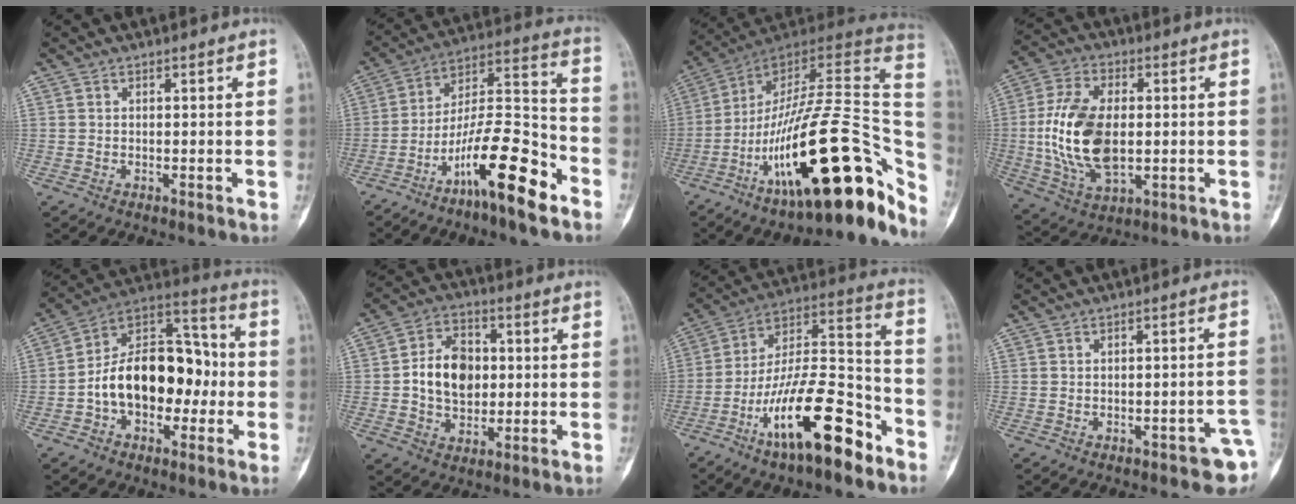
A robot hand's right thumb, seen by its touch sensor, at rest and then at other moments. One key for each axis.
{"total": 17.3, "fx": -9.9, "fy": 4.0, "fz": 13.6, "tx": -0.237, "ty": 0.081, "tz": -0.169}
{"total": 32.8, "fx": -12.1, "fy": 10.9, "fz": 28.5, "tx": -0.359, "ty": 0.067, "tz": -0.191}
{"total": 16.3, "fx": -0.3, "fy": 9.3, "fz": 13.4, "tx": -0.262, "ty": -0.001, "tz": 0.000}
{"total": 19.7, "fx": -2.6, "fy": 12.5, "fz": 15.0, "tx": -0.210, "ty": 0.055, "tz": -0.046}
{"total": 11.7, "fx": 0.4, "fy": 8.6, "fz": 7.9, "tx": -0.108, "ty": 0.014, "tz": 0.005}
{"total": 21.2, "fx": -12.0, "fy": 6.8, "fz": 16.2, "tx": -0.291, "ty": 0.081, "tz": -0.208}
{"total": 5.9, "fx": -3.2, "fy": 2.6, "fz": 4.3, "tx": -0.034, "ty": 0.025, "tz": -0.036}